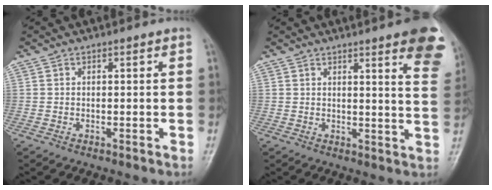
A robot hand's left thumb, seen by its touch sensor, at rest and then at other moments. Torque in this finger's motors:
{"motor_torque": [1.64, 0.95, 1.11, -1.00, 0.02]}